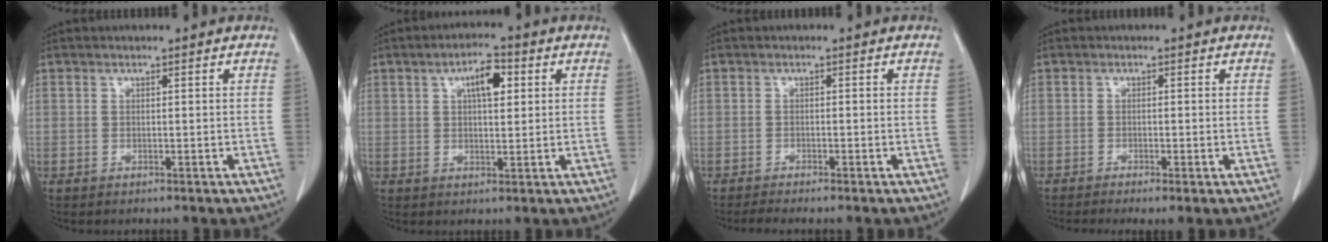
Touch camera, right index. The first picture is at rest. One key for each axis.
{"total": 6.3, "fx": 2.2, "fy": 2.5, "fz": 5.4, "tx": -0.095, "ty": 0.011, "tz": 0.039}
{"total": 3.2, "fx": -2.2, "fy": 0.7, "fz": 2.2, "tx": -0.044, "ty": 0.000, "tz": -0.033}
{"total": 3.7, "fx": -1.6, "fy": 1.1, "fz": 3.2, "tx": -0.061, "ty": -0.007, "tz": -0.026}